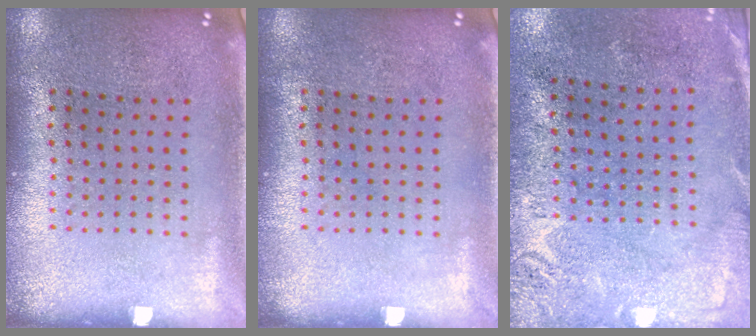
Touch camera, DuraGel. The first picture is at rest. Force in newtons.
{"total": 0.0}
{"total": 2.7, "press": 2.4, "slide": 1.3}